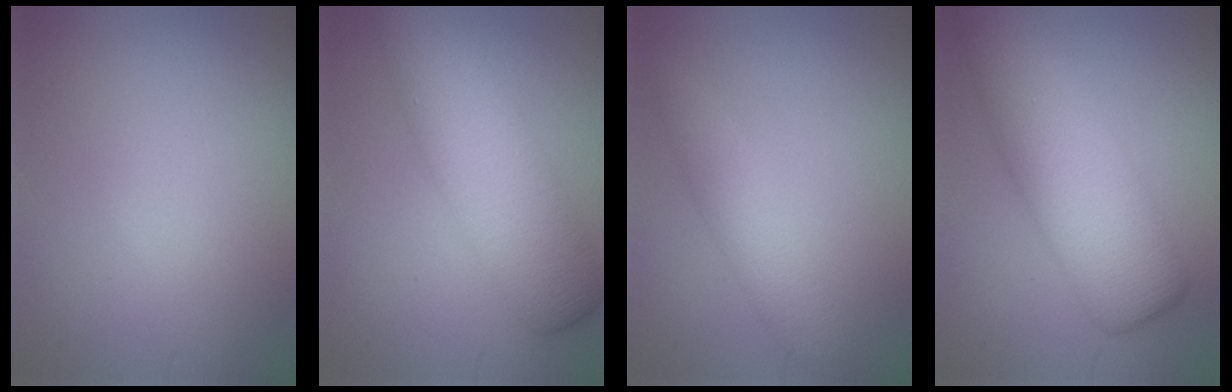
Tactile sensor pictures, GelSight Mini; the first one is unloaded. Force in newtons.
{"total": 7.4, "press": 7.4, "slide": 0.3}
{"total": 2.9, "press": 2.9, "slide": 0.1}
{"total": 6.7, "press": 6.7, "slide": 0.1}